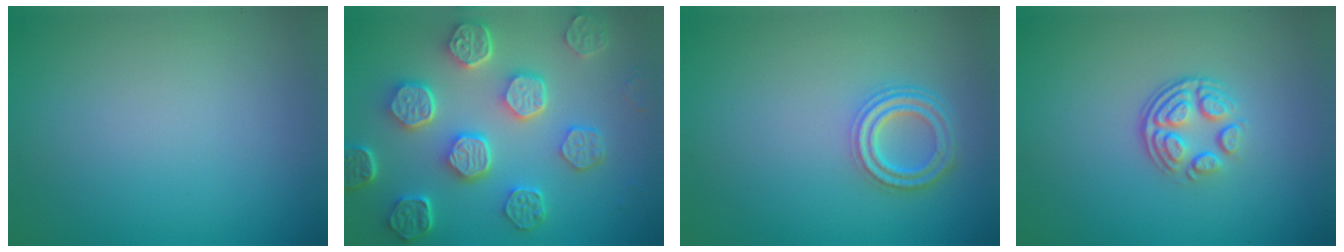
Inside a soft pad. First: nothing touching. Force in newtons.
{"total": 7.9, "press": 6.0, "slide": 5.2}
{"total": 3.6, "press": 2.9, "slide": 2.2}
{"total": 3.7, "press": 2.6, "slide": 2.7}